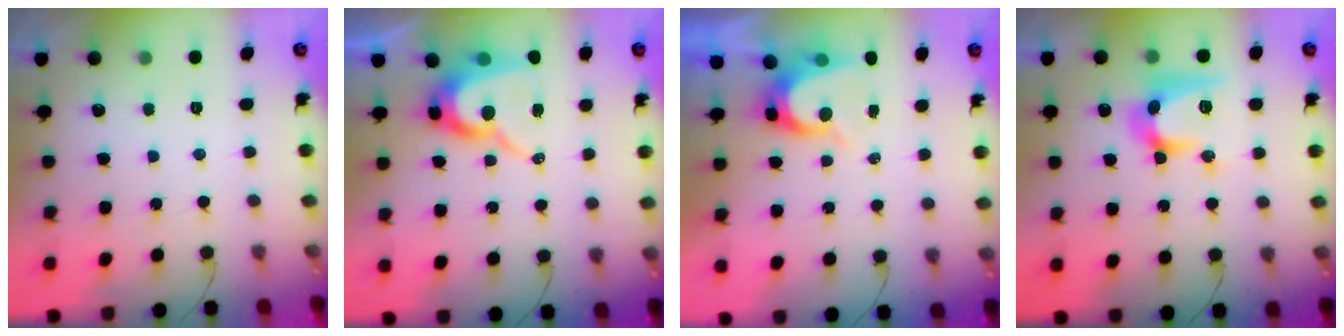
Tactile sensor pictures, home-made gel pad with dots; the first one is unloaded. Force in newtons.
{"total": 12.7, "press": 12.7, "slide": 1.0}
{"total": 7.0, "press": 6.9, "slide": 0.8}
{"total": 15.0, "press": 14.9, "slide": 0.8}